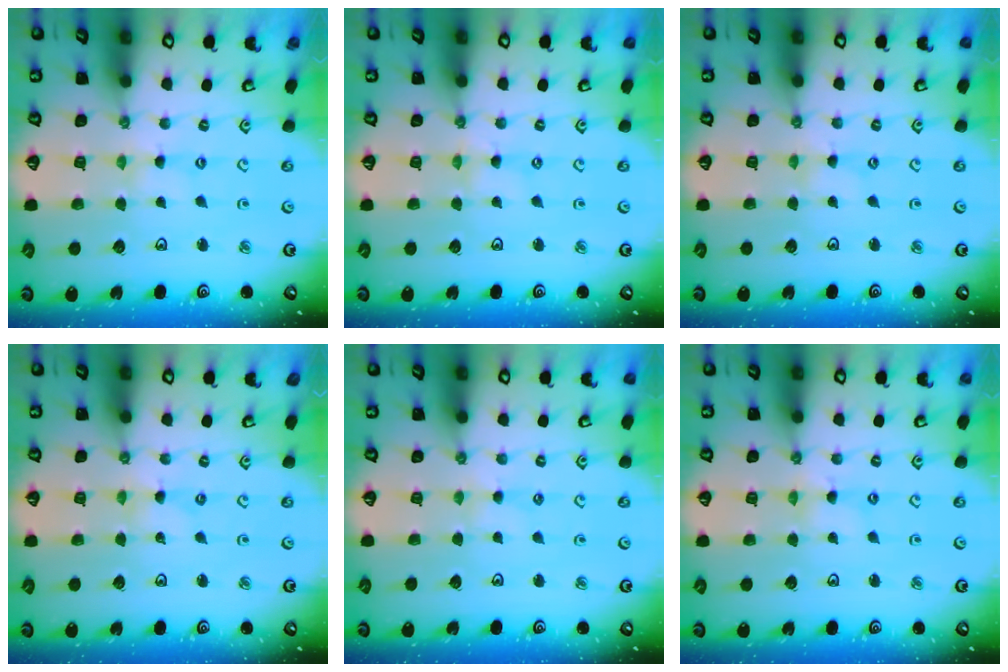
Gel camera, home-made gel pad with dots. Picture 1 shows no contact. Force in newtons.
{"total": 0.0}
{"total": 0.6, "press": 0.6, "slide": 0.1}
{"total": 0.0}
{"total": 1.5, "press": 1.4, "slide": 0.4}
{"total": 1.4, "press": 1.4, "slide": 0.2}